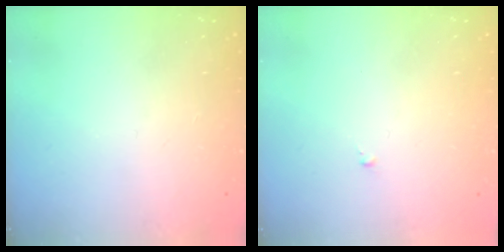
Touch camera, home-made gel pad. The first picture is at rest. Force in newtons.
{"total": 0.0}